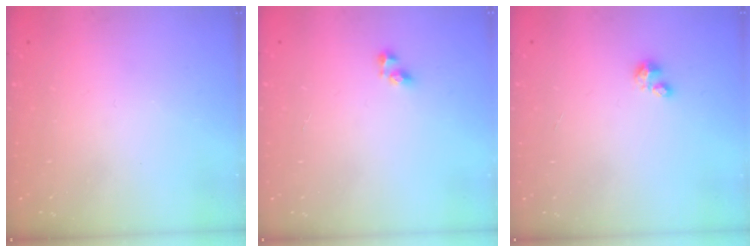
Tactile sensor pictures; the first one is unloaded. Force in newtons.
{"total": 4.4, "press": 4.4, "slide": 0.1}
{"total": 2.5, "press": 2.5, "slide": 0.3}